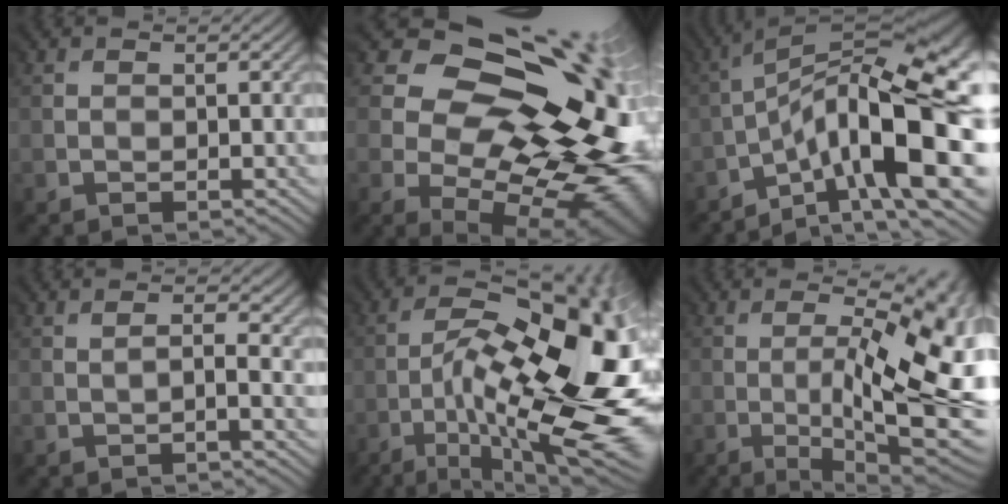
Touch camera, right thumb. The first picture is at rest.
{"total": 19.7, "force": [1.5, 14.2, 13.5], "torque": [-0.173, -0.014, 0.050]}
{"total": 17.7, "force": [-6.9, 6.2, 15.1], "torque": [-0.217, 0.002, -0.115]}
{"total": 3.0, "force": [-0.4, 0.8, 2.9], "torque": [-0.047, 0.003, -0.004]}
{"total": 21.0, "force": [-5.9, 7.3, 18.8], "torque": [-0.267, 0.002, -0.095]}
{"total": 16.1, "force": [-1.9, 4.9, 15.2], "torque": [-0.193, -0.009, -0.012]}